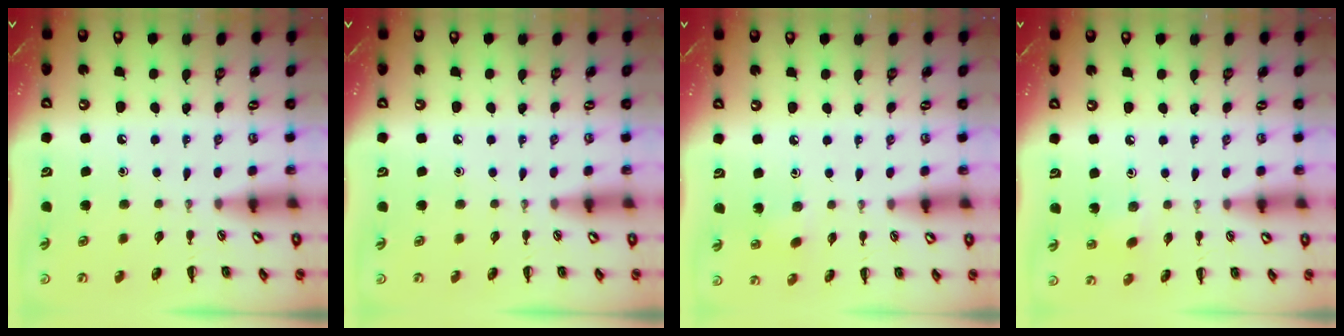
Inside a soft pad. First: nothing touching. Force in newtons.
{"total": 0.0}
{"total": 2.6, "press": 2.5, "slide": 0.9}
{"total": 2.7, "press": 2.6, "slide": 0.8}